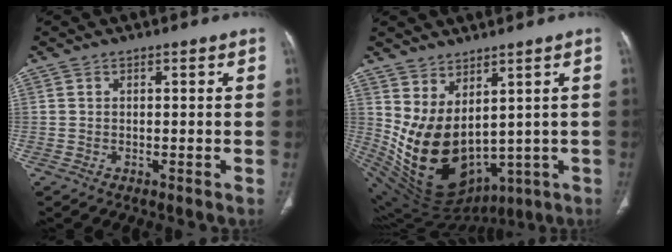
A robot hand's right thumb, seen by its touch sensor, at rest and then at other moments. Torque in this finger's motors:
{"motor_torque": [-1.00, 1.79, 1.46, 0.86, 0.26]}